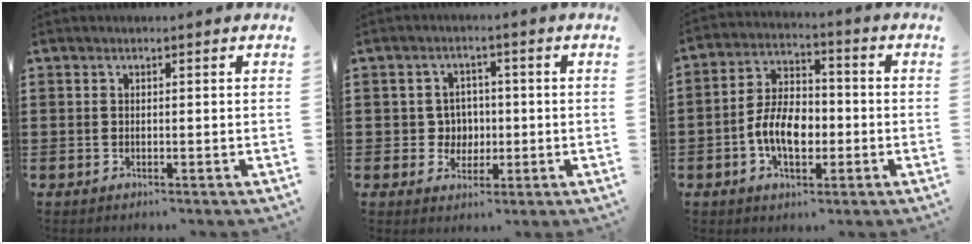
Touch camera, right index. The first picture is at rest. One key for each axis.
{"total": 3.9, "fx": -0.2, "fy": 3.7, "fz": 1.3, "tx": -0.033, "ty": 0.007, "tz": -0.009}
{"total": 8.0, "fx": -2.0, "fy": 4.8, "fz": 6.1, "tx": -0.127, "ty": 0.003, "tz": -0.044}